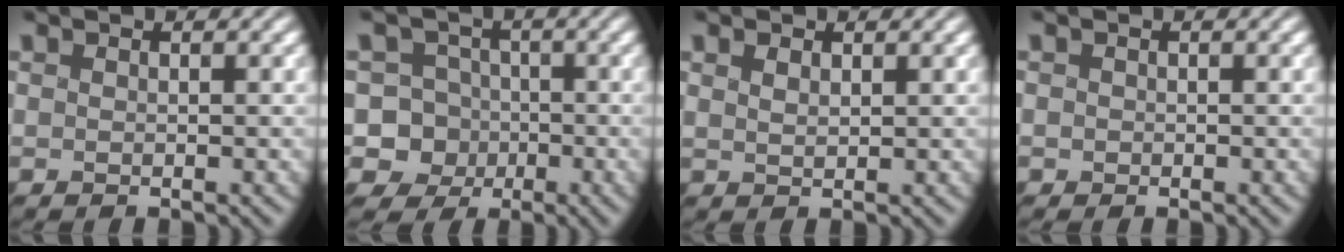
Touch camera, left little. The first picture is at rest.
{"total": 7.6, "force": [-2.4, 6.9, 2.2], "torque": [-0.013, 0.018, -0.082]}
{"total": 1.0, "force": [0.5, 0.4, 0.7], "torque": [-0.015, -0.002, 0.009]}
{"total": 0.6, "force": [-0.3, 0.5, 0.0], "torque": [0.004, -0.003, -0.008]}